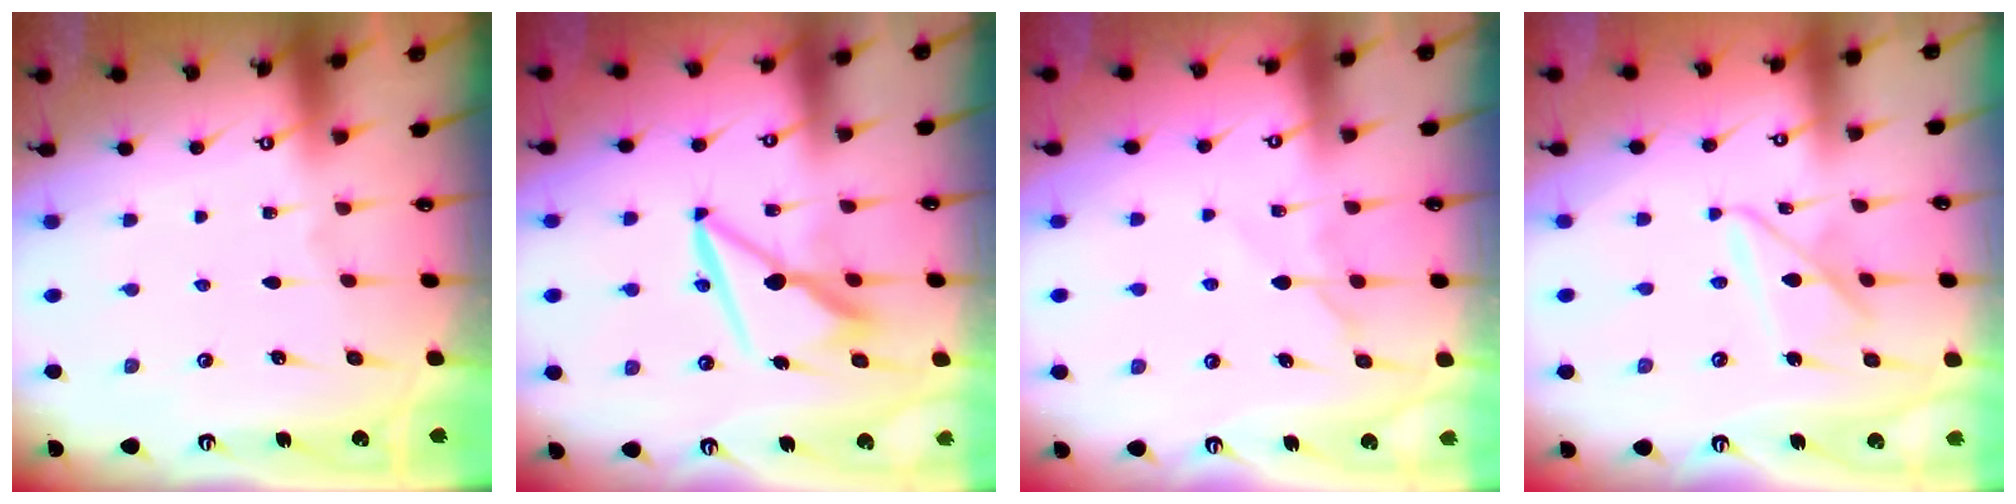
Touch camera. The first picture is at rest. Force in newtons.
{"total": 10.1, "press": 10.0, "slide": 1.3}
{"total": 5.2, "press": 5.2, "slide": 0.6}
{"total": 9.1, "press": 9.0, "slide": 0.6}